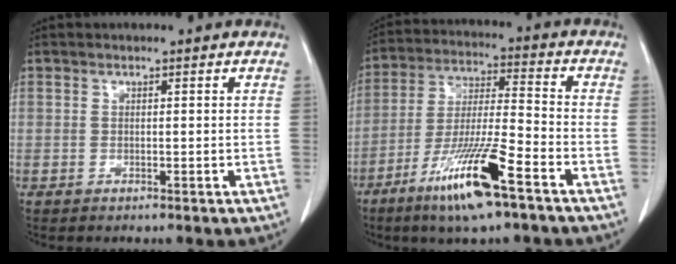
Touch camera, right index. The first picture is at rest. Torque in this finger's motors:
{"motor_torque": [1.71, -0.43, 0.87, 0.21]}